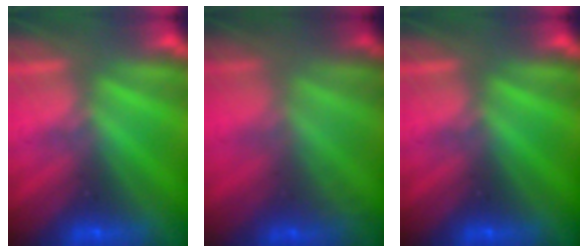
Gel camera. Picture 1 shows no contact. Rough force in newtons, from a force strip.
{"total": 1.6}
{"total": 0.0}